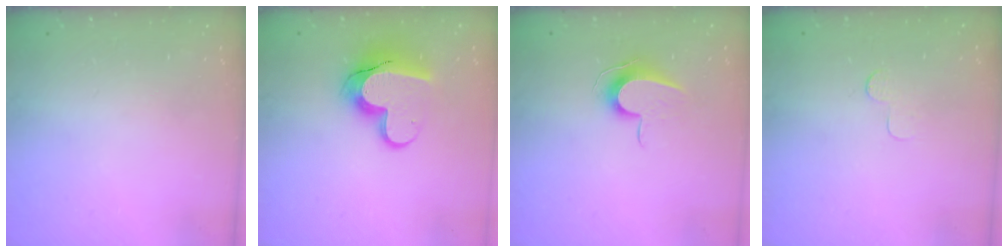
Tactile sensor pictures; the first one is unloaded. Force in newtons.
{"total": 11.8, "press": 11.8, "slide": 1.0}
{"total": 8.9, "press": 8.8, "slide": 0.5}
{"total": 3.0, "press": 2.9, "slide": 0.3}